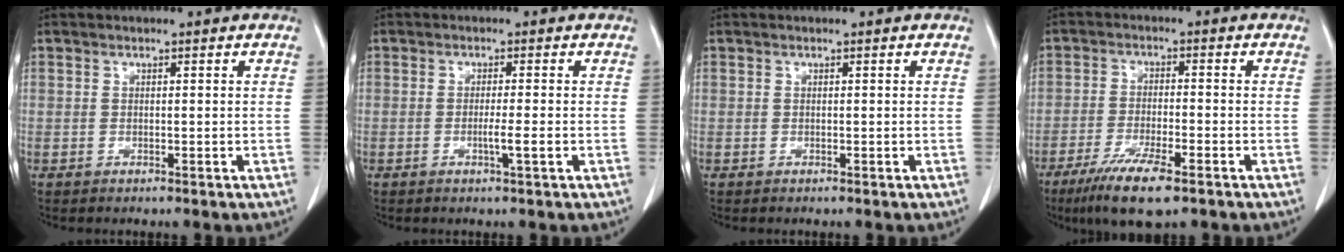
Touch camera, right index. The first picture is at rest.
{"total": 2.2, "force": [-0.7, -0.4, 2.1], "torque": [-0.038, -0.004, -0.011]}
{"total": 0.0}
{"total": 8.7, "force": [-5.5, 1.7, 6.5], "torque": [-0.117, -0.018, -0.092]}